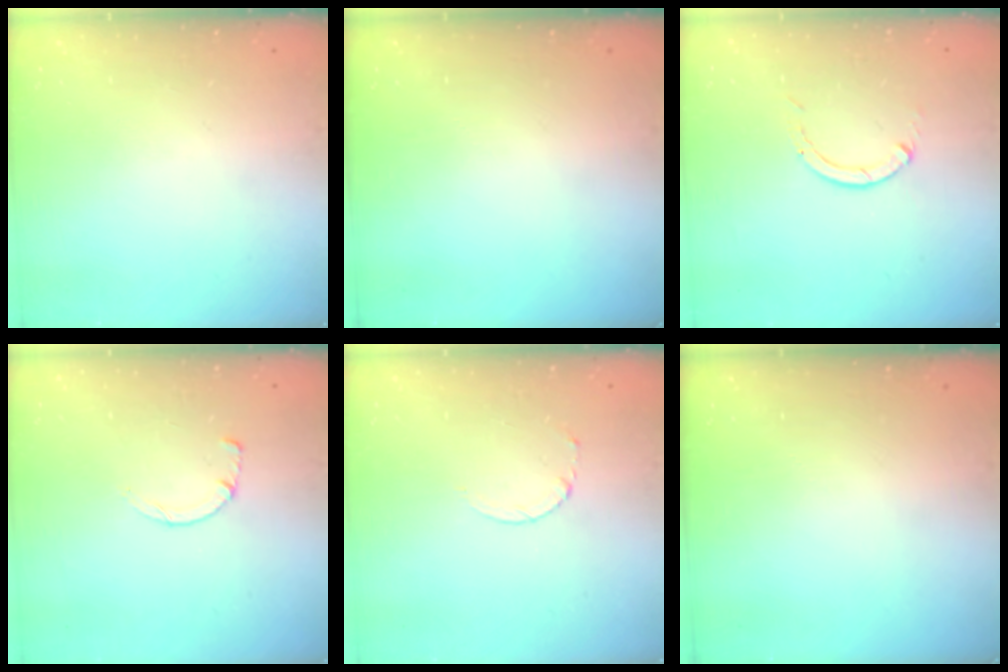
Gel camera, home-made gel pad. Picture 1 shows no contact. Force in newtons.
{"total": 0.0}
{"total": 0.0}
{"total": 2.6, "press": 2.5, "slide": 0.3}
{"total": 2.5, "press": 2.5, "slide": 0.3}
{"total": 0.0}